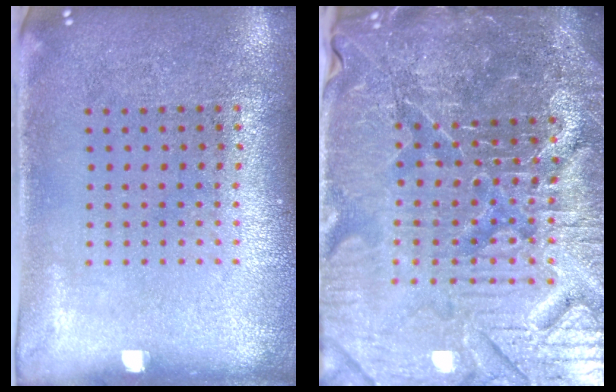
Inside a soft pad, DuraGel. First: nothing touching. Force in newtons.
{"total": 6.4, "press": 5.8, "slide": 2.7}